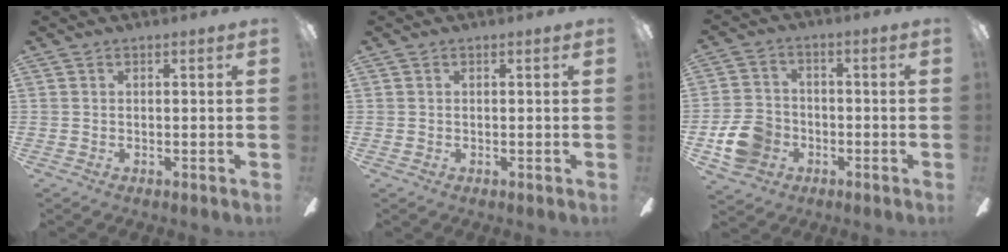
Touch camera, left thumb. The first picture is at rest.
{"total": 0.5, "force": [0.0, 0.5, 0.2], "torque": [-0.004, 0.005, -0.002]}
{"total": 10.4, "force": [-3.8, 8.3, 4.9], "torque": [-0.115, 0.031, -0.070]}